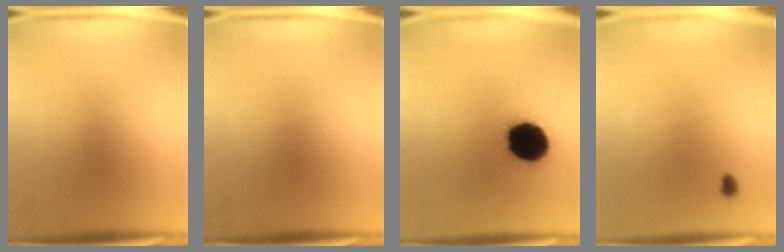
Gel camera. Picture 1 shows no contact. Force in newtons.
{"total": 0.0}
{"total": 19.9}
{"total": 0.9}